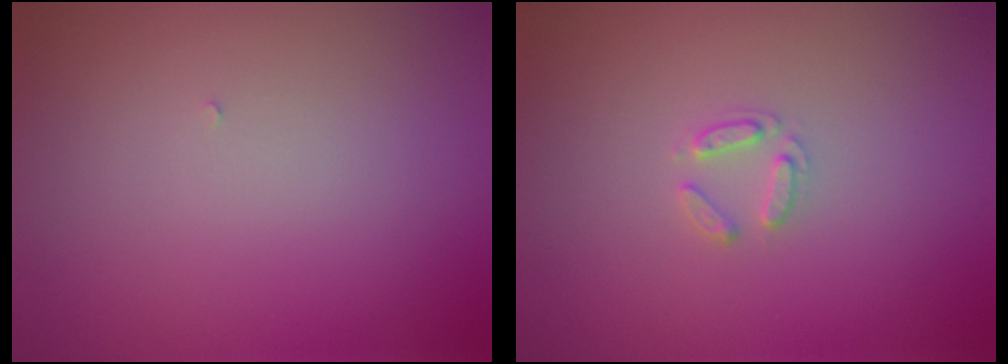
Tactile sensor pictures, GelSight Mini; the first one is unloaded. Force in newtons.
{"total": 1.5, "press": 1.4, "slide": 0.2}